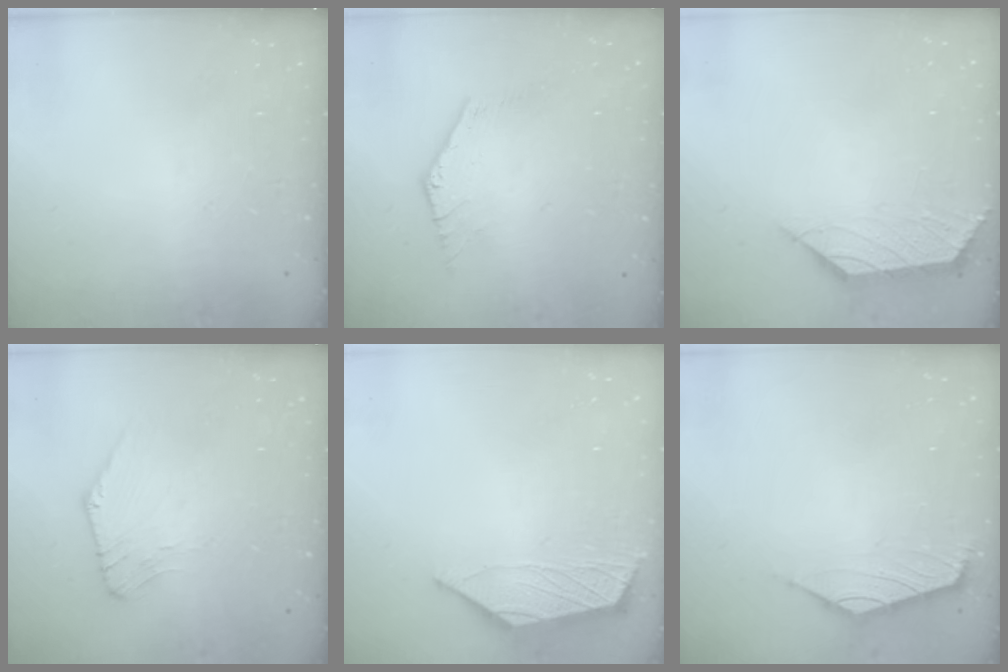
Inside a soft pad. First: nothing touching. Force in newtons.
{"total": 0.0}
{"total": 2.3, "press": 2.2, "slide": 0.3}
{"total": 0.5, "press": 0.5, "slide": 0.3}
{"total": 2.4, "press": 2.4, "slide": 0.5}
{"total": 1.7, "press": 1.6, "slide": 0.7}